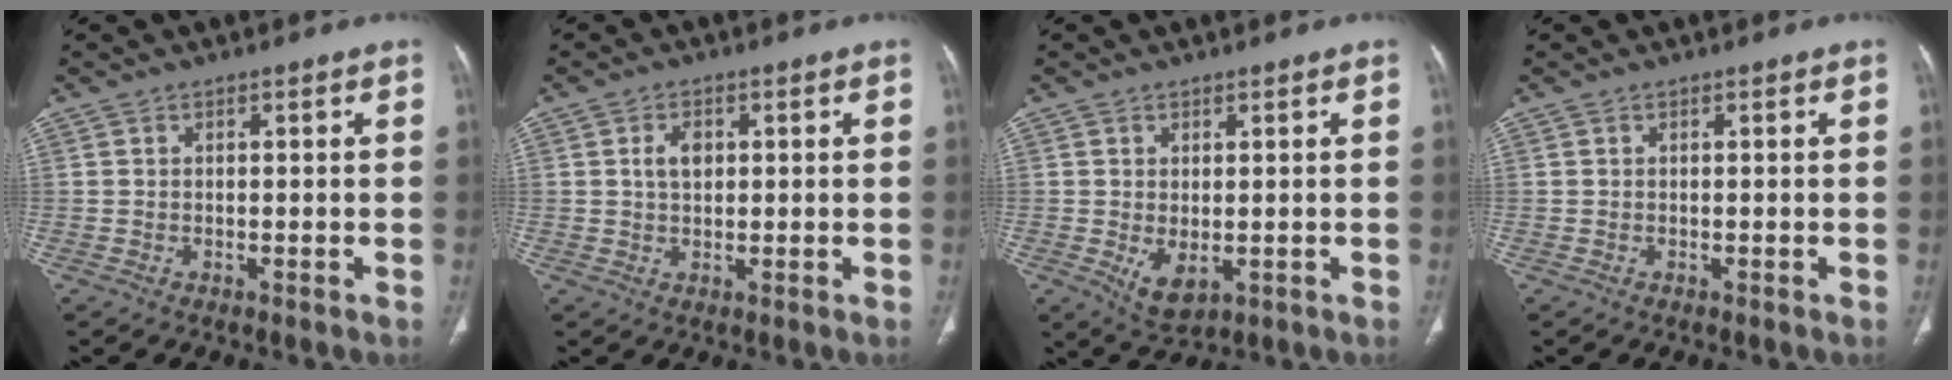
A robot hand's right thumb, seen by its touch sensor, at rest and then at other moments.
{"total": 3.4, "force": [0.8, 2.2, 2.4], "torque": [-0.038, 0.001, 0.015]}
{"total": 4.7, "force": [-0.8, 2.6, 3.9], "torque": [-0.063, -0.011, 0.004]}
{"total": 0.0}